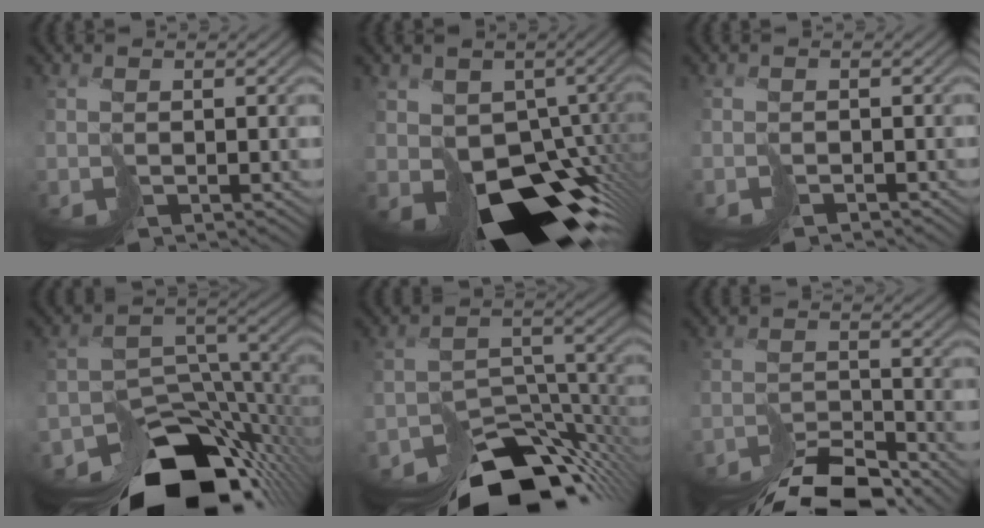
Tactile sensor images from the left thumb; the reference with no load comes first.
{"total": 14.3, "force": [-6.0, 9.1, 9.2], "torque": [-0.167, -0.030, -0.073]}
{"total": 1.4, "force": [-1.4, 0.1, -0.2], "torque": [0.011, -0.001, -0.027]}
{"total": 14.6, "force": [-10.2, 7.2, 7.5], "torque": [-0.130, -0.032, -0.147]}
{"total": 14.3, "force": [-11.8, 5.1, 6.2], "torque": [-0.102, -0.018, -0.170]}
{"total": 9.9, "force": [-9.4, 0.8, 2.9], "torque": [-0.031, -0.004, -0.149]}